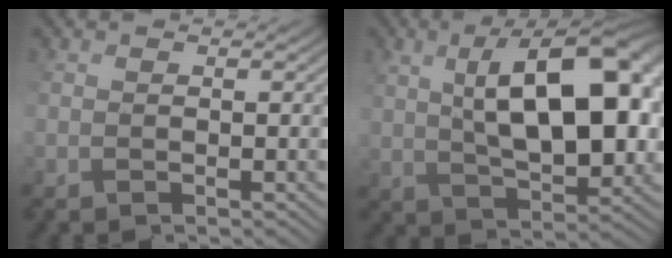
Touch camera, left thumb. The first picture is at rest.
{"total": 13.0, "force": [4.1, 6.2, 10.7], "torque": [-0.142, 0.023, 0.069]}